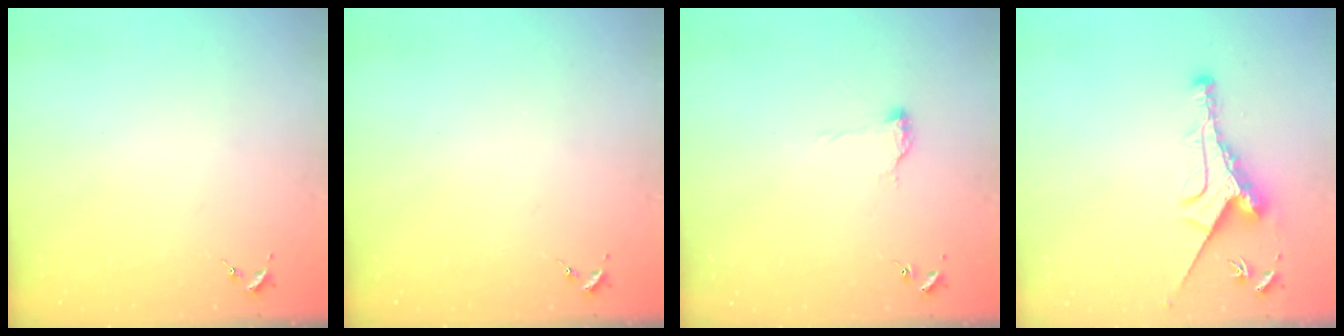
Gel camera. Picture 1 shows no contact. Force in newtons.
{"total": 0.0}
{"total": 6.9, "press": 6.9, "slide": 0.6}
{"total": 9.6, "press": 9.6, "slide": 0.3}